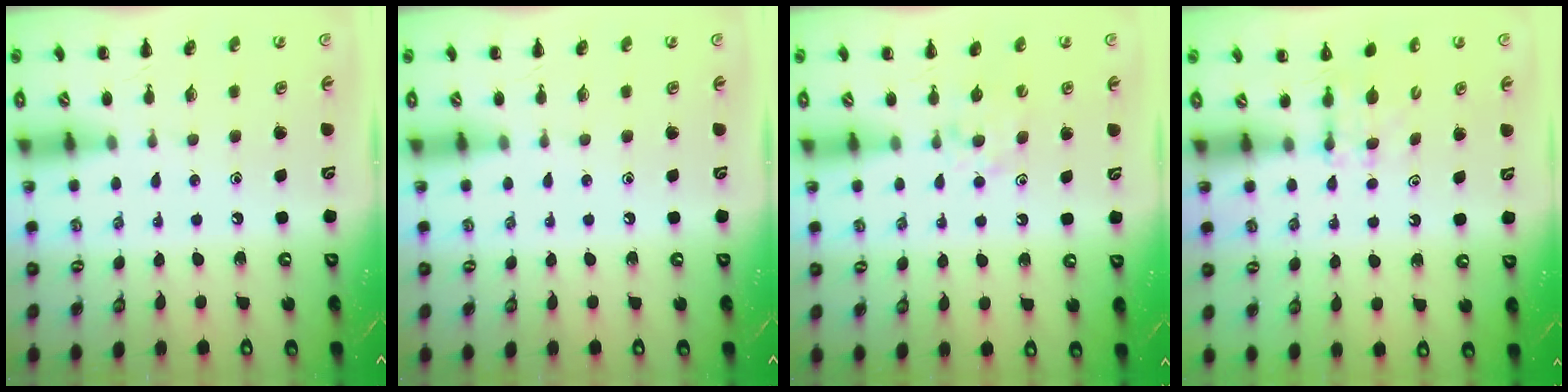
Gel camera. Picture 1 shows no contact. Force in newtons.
{"total": 0.0}
{"total": 5.1, "press": 4.9, "slide": 1.4}
{"total": 3.4, "press": 3.1, "slide": 1.4}